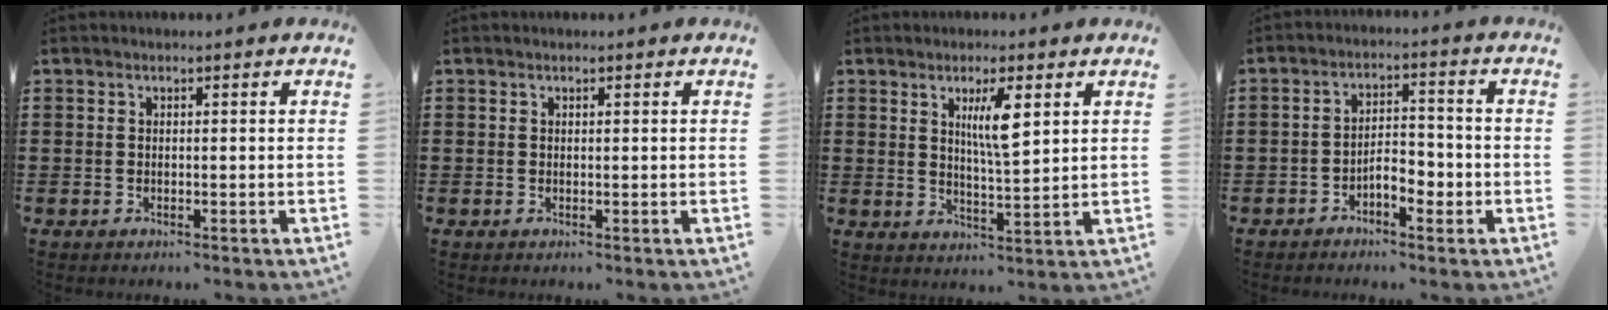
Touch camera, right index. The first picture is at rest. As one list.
[{"total": 0.0}, {"total": 5.6, "force": [2.3, 1.2, 5.0], "torque": [-0.089, -0.001, 0.032]}, {"total": 4.3, "force": [-2.2, 2.0, 3.1], "torque": [-0.055, 0.009, -0.043]}]